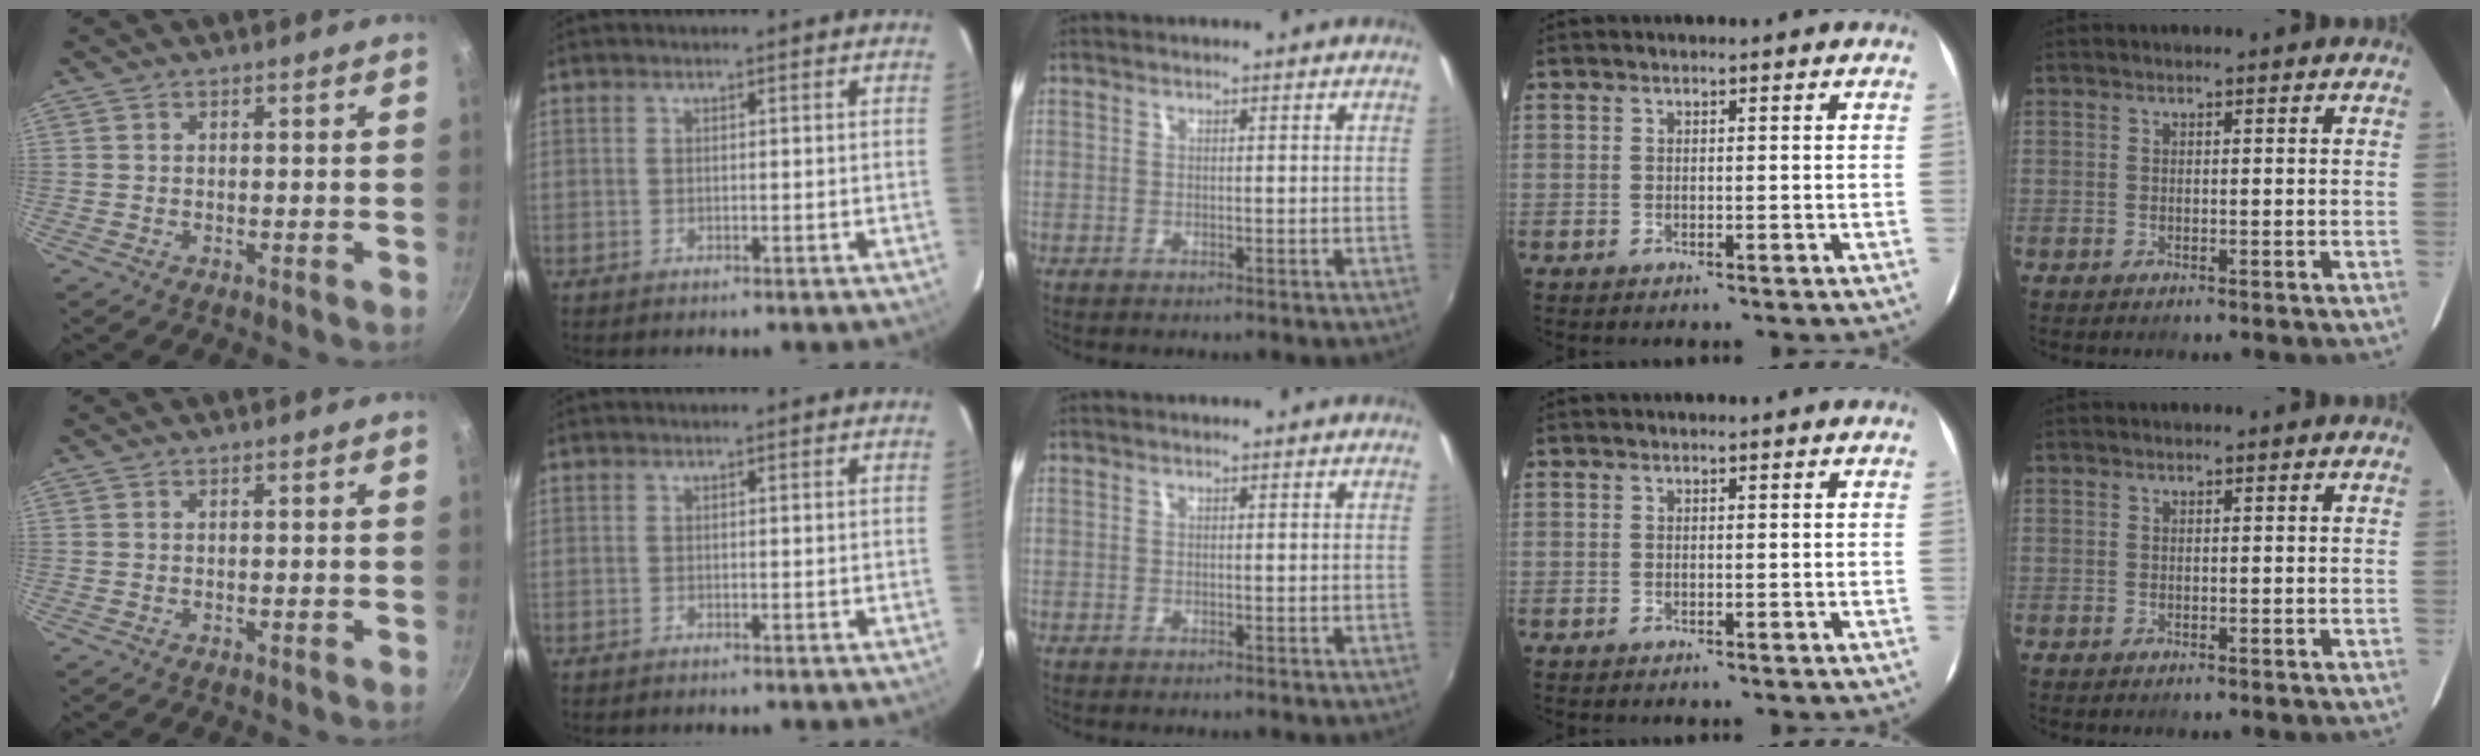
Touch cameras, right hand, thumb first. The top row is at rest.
{}